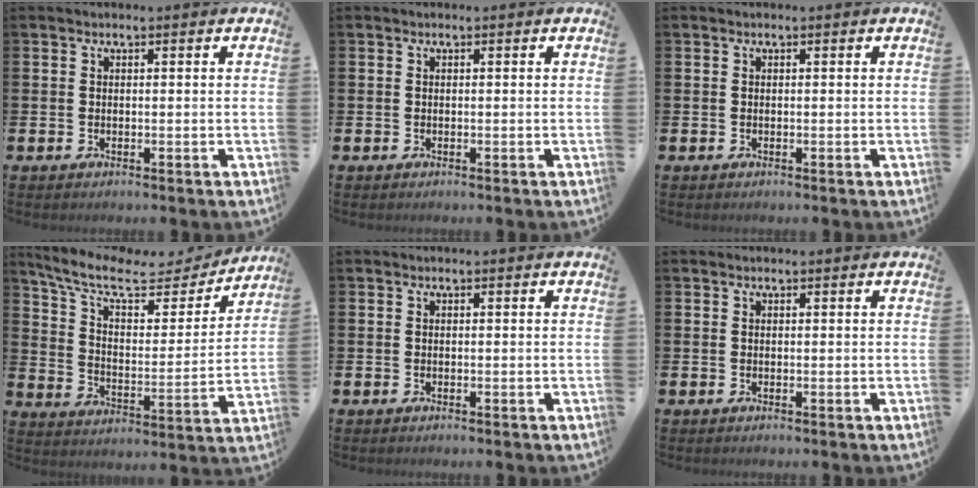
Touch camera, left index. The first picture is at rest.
{"total": 0.0}
{"total": 0.0}
{"total": 10.1, "force": [8.4, 3.4, 4.5], "torque": [-0.112, -0.052, 0.138]}
{"total": 0.0}
{"total": 0.0}